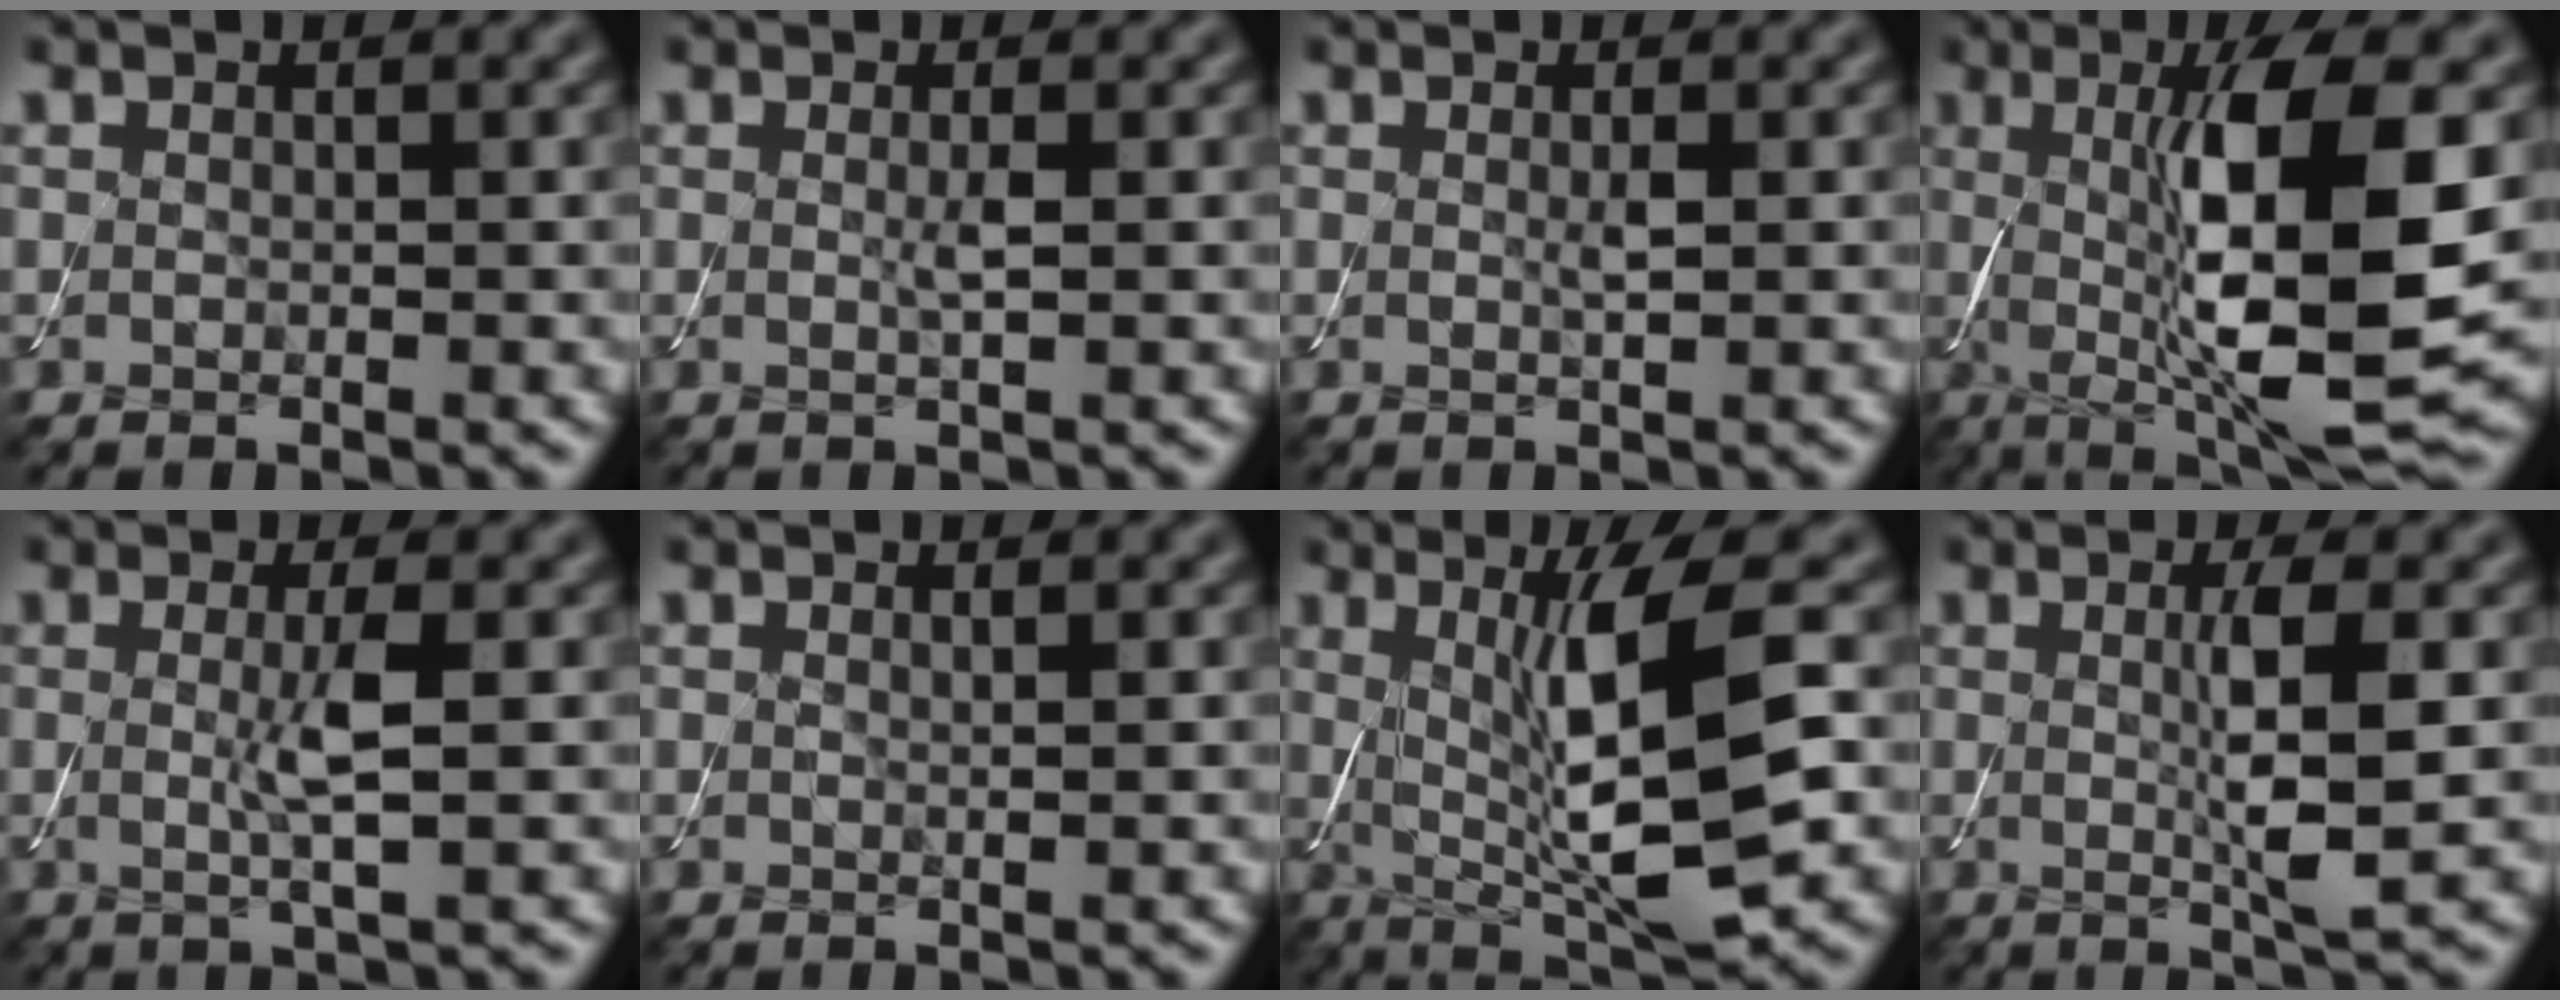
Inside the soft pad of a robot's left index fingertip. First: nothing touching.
{"total": 1.3, "force": [0.0, 0.1, 1.2], "torque": [-0.028, -0.001, -0.001]}
{"total": 1.0, "force": [0.1, 0.1, 1.0], "torque": [-0.022, 0.000, 0.000]}
{"total": 12.7, "force": [0.0, 3.0, 12.3], "torque": [-0.195, -0.008, 0.006]}
{"total": 3.3, "force": [0.0, 0.5, 3.2], "torque": [-0.066, -0.006, -0.001]}
{"total": 1.0, "force": [0.3, 0.3, 0.9], "torque": [-0.009, -0.001, 0.000]}
{"total": 9.7, "force": [0.5, 2.2, 9.4], "torque": [-0.156, -0.005, 0.018]}
{"total": 4.8, "force": [0.2, 0.8, 4.7], "torque": [-0.080, -0.004, 0.005]}